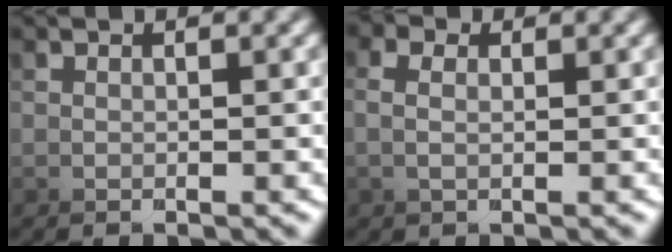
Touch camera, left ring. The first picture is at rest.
{"total": 2.8, "force": [-1.0, -2.4, -1.0], "torque": [0.029, 0.010, -0.025]}